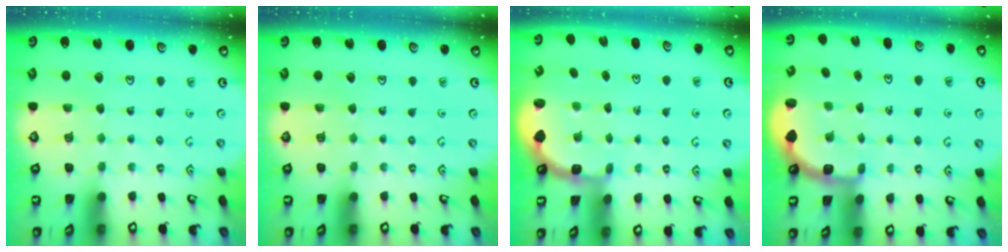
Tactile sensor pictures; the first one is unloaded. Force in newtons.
{"total": 0.0}
{"total": 2.4, "press": 2.0, "slide": 1.3}
{"total": 2.6, "press": 2.3, "slide": 1.3}